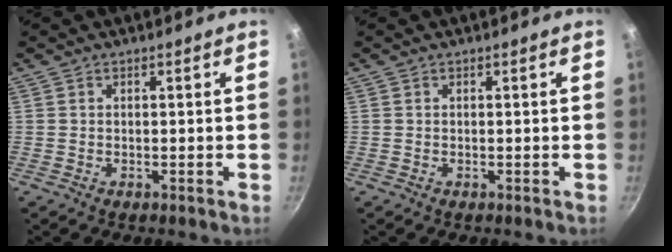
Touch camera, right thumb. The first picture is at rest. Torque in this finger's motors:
{"motor_torque": [0.00, 0.00, 0.00, 0.00, 0.00]}